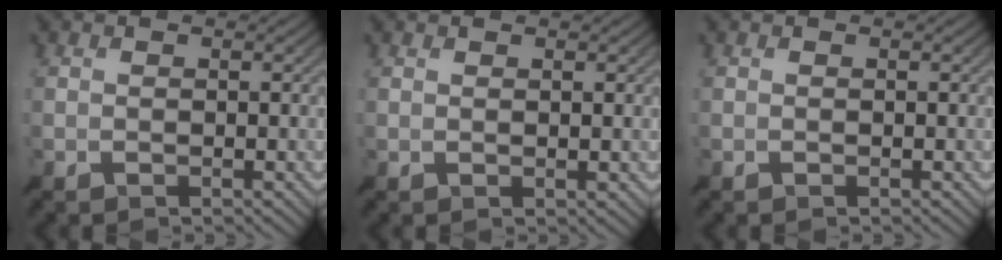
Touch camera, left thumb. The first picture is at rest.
{"total": 1.6, "force": [1.5, -0.6, 0.1], "torque": [0.001, 0.009, 0.021]}
{"total": 0.0}